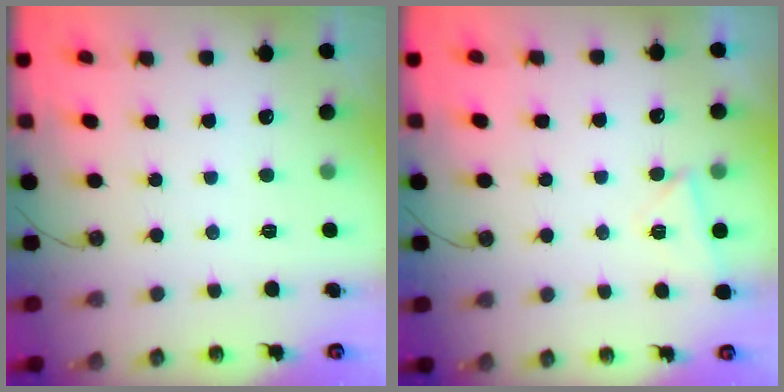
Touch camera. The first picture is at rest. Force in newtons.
{"total": 4.2, "press": 3.3, "slide": 2.6}